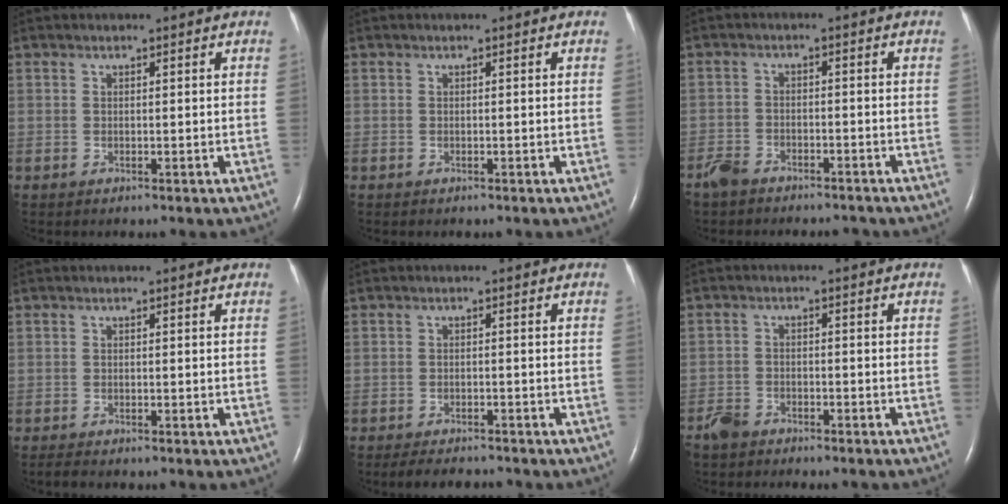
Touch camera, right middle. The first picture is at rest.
{"total": 0.0}
{"total": 6.1, "force": [-5.4, 2.3, 1.8], "torque": [-0.038, -0.005, -0.085]}
{"total": 1.0, "force": [-0.9, 0.1, 0.4], "torque": [-0.017, -0.005, -0.015]}
{"total": 5.2, "force": [-4.7, 1.1, 1.7], "torque": [-0.024, -0.010, -0.068]}
{"total": 4.7, "force": [-4.2, 1.1, 1.8], "torque": [-0.033, -0.009, -0.072]}